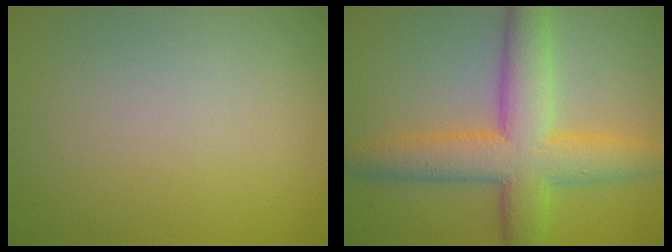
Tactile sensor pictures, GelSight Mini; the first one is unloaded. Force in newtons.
{"total": 8.4, "press": 8.4, "slide": 0.3}